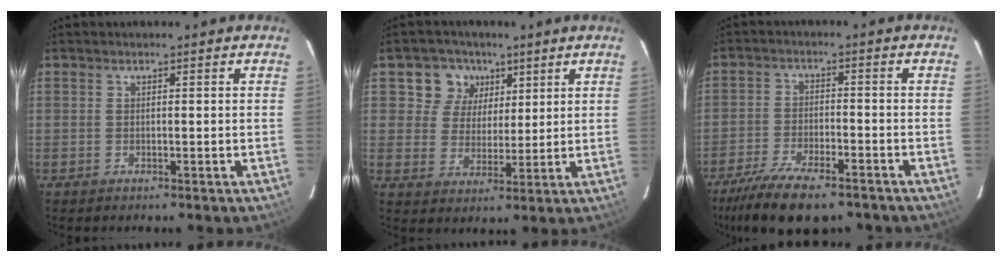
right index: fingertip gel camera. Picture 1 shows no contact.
{"total": 7.5, "force": [3.5, 6.6, 1.2], "torque": [-0.024, 0.013, 0.056]}
{"total": 13.7, "force": [-10.5, 4.3, 7.6], "torque": [-0.171, -0.029, -0.181]}